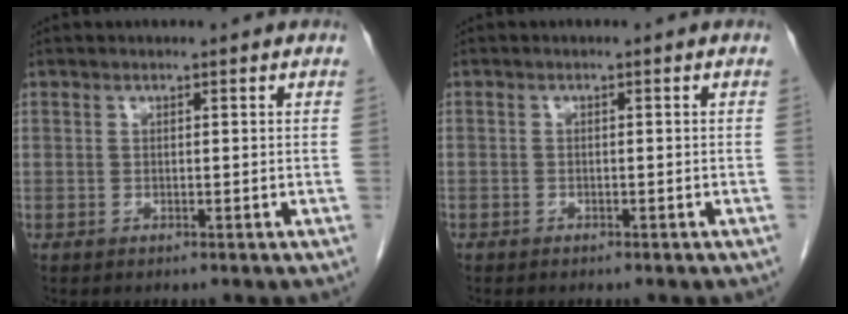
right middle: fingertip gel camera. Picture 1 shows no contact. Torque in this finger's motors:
{"motor_torque": [0.91, -1.10, -0.50, -0.21]}